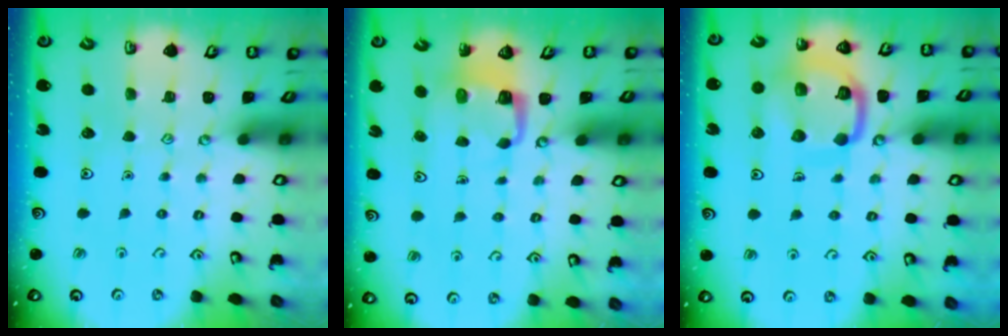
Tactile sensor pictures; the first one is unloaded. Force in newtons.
{"total": 3.3, "press": 3.3, "slide": 0.1}
{"total": 14.1, "press": 14.0, "slide": 1.4}